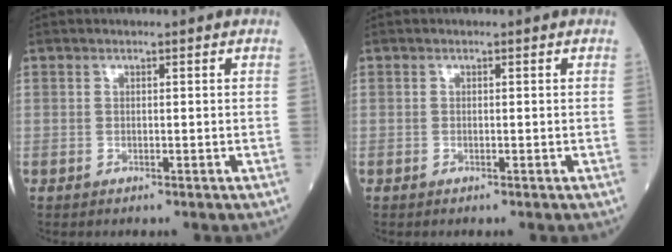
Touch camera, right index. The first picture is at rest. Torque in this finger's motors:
{"motor_torque": [0.06, 0.01, 0.04, -0.01]}